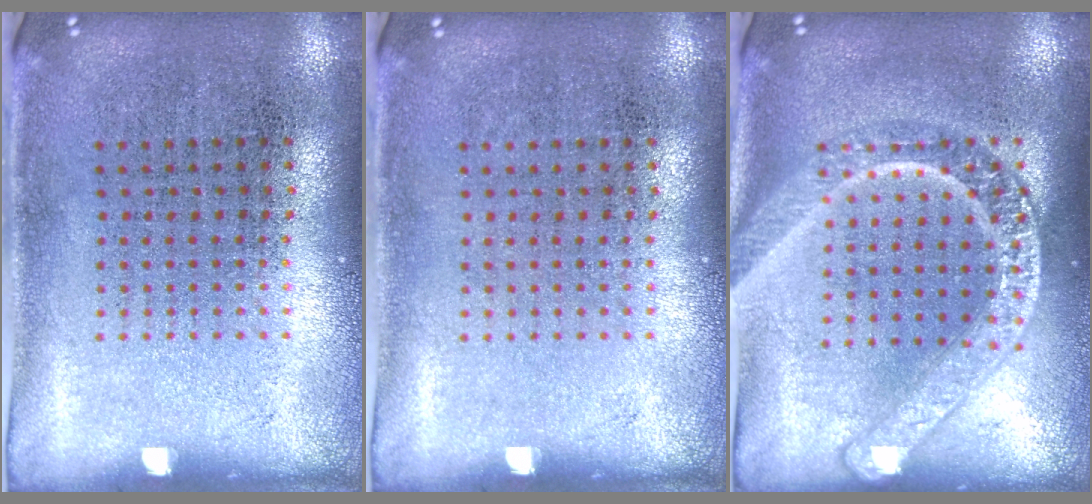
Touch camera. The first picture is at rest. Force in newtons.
{"total": 0.0}
{"total": 3.2, "press": 3.2, "slide": 0.4}